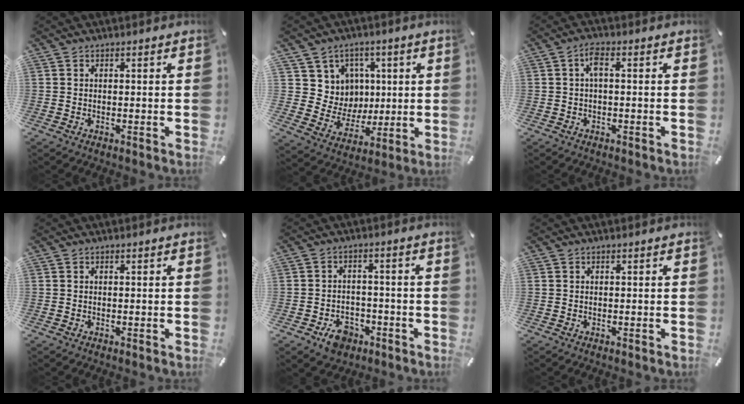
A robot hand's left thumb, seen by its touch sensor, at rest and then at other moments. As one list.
[{"total": 9.9, "force": [2.9, 9.4, -0.3], "torque": [0.004, -0.043, 0.063]}, {"total": 3.2, "force": [0.1, 1.2, 3.0], "torque": [-0.060, 0.011, -0.001]}, {"total": 0.0}, {"total": 6.6, "force": [-3.7, 4.6, 3.0], "torque": [-0.053, 0.016, -0.069]}, {"total": 0.0}]